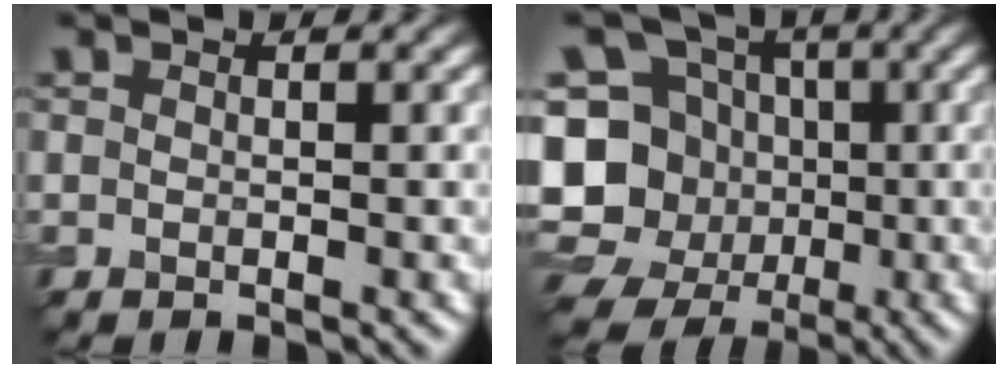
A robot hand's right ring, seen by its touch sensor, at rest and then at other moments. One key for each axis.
{"total": 11.1, "fx": -2.2, "fy": 10.4, "fz": 3.3, "tx": -0.091, "ty": 0.023, "tz": -0.053}